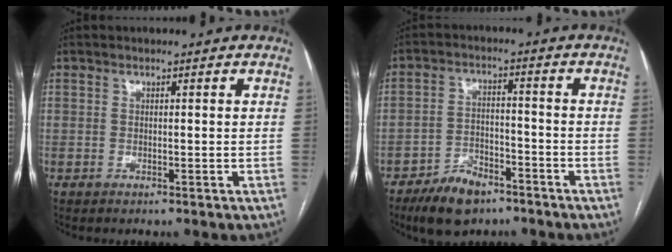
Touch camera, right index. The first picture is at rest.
{"total": 8.1, "force": [-5.8, 3.7, 4.2], "torque": [-0.080, -0.001, -0.100]}